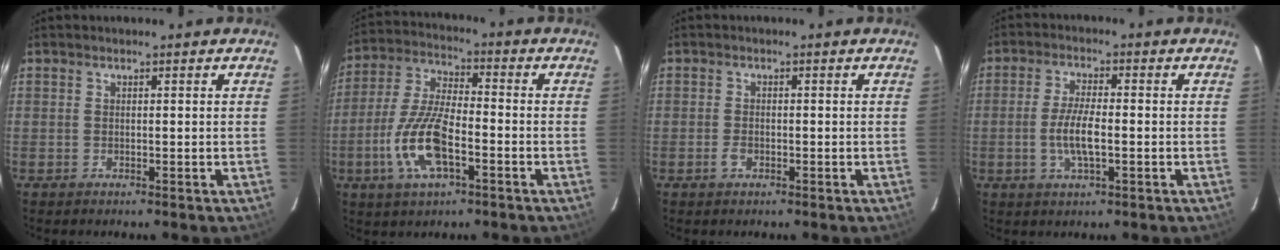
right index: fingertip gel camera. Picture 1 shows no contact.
{"total": 13.0, "force": [-4.7, 4.6, 11.1], "torque": [-0.242, -0.004, -0.091]}
{"total": 1.8, "force": [-0.8, 1.1, 1.2], "torque": [-0.027, 0.000, -0.015]}
{"total": 6.4, "force": [-1.4, 1.8, 6.0], "torque": [-0.121, -0.003, -0.026]}